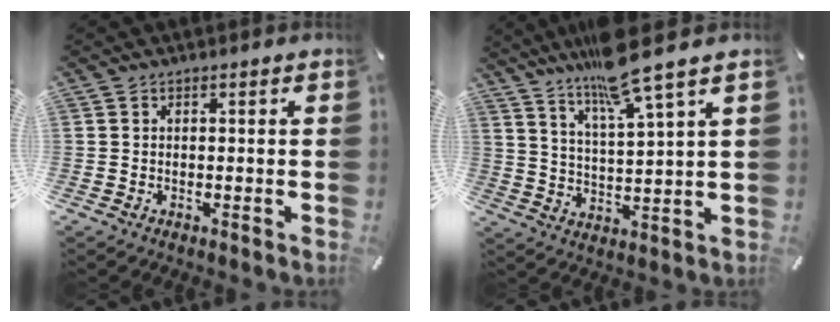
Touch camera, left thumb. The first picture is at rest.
{"total": 12.3, "force": [10.2, 0.5, 6.8], "torque": [-0.131, -0.056, 0.172]}